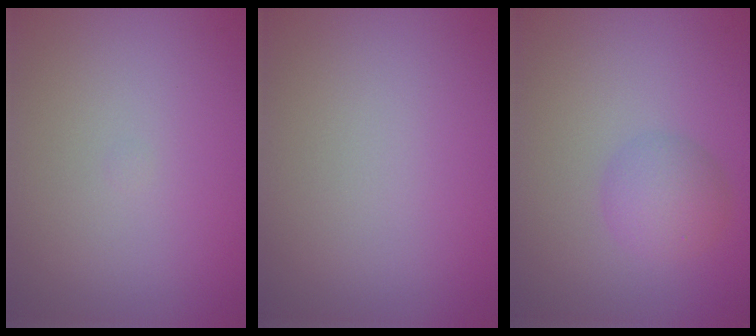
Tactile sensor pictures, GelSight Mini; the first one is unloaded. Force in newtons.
{"total": 0.0}
{"total": 2.7, "press": 2.7, "slide": 0.1}